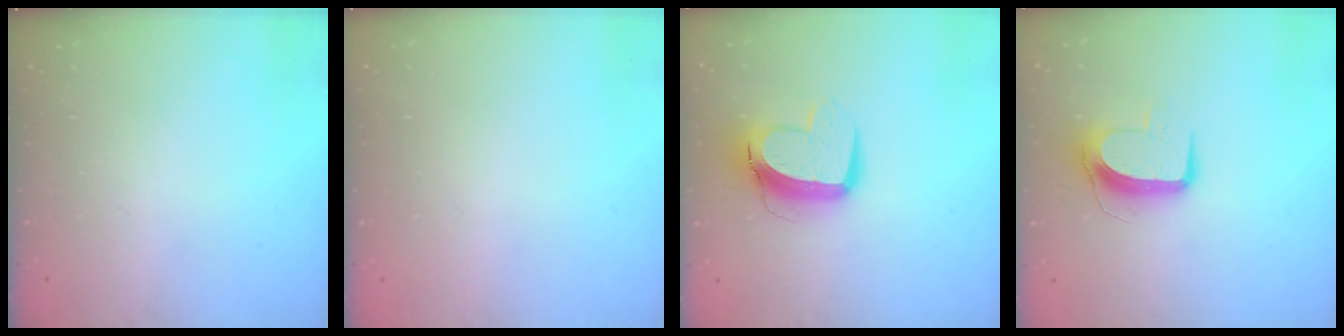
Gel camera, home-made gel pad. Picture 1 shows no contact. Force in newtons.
{"total": 0.0}
{"total": 11.5, "press": 11.4, "slide": 1.2}
{"total": 9.8, "press": 9.8, "slide": 0.4}